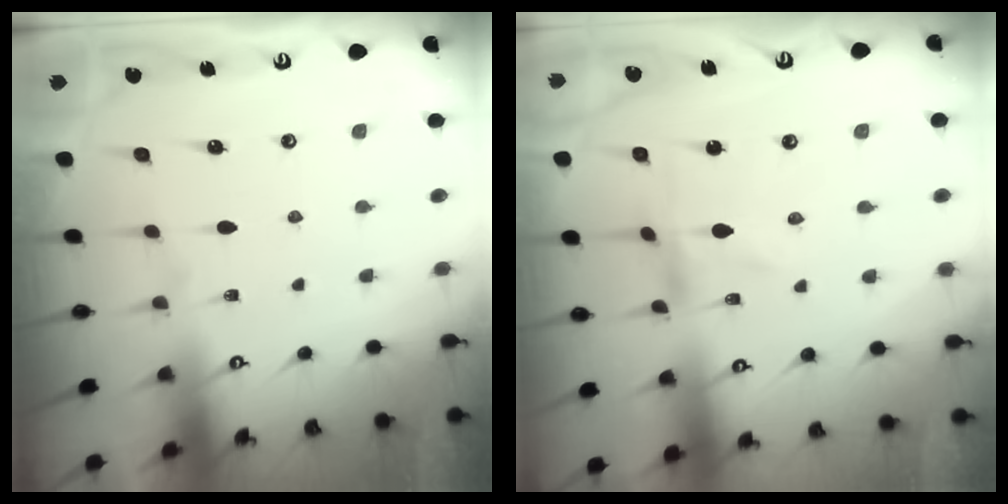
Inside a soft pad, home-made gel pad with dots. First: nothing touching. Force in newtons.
{"total": 0.0}